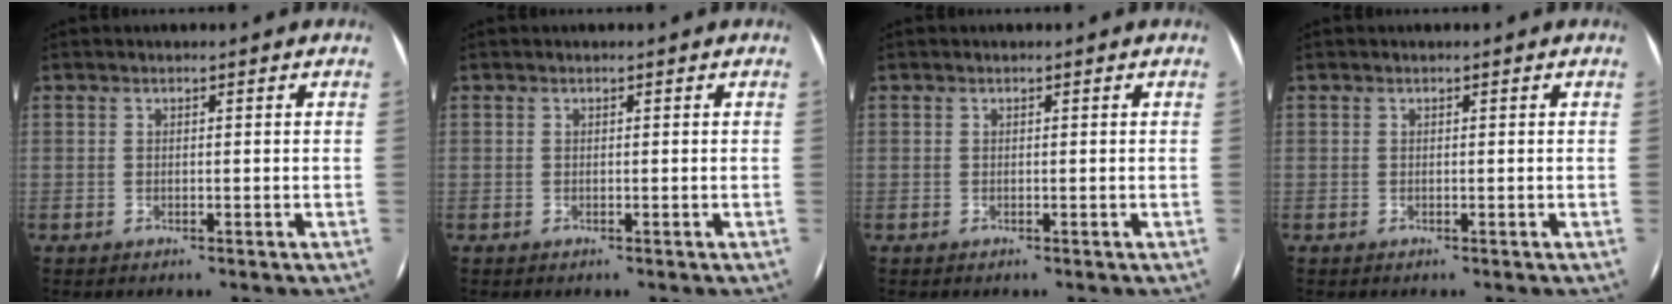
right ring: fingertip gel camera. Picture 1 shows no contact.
{"total": 0.0}
{"total": 0.0}
{"total": 0.0}